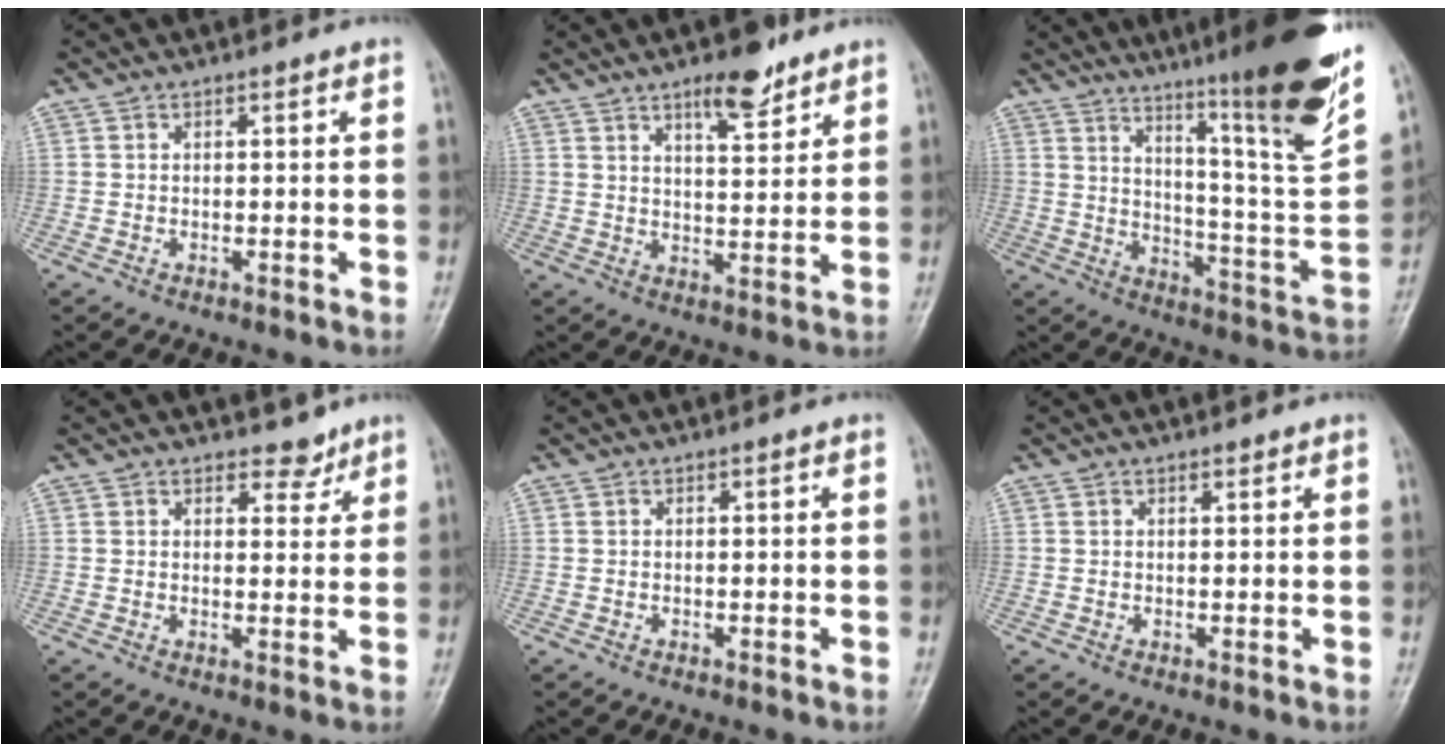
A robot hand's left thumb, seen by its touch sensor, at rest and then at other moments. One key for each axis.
{"total": 7.7, "fx": 5.4, "fy": 2.5, "fz": 4.9, "tx": -0.060, "ty": -0.035, "tz": 0.082}
{"total": 24.8, "fx": 15.8, "fy": 2.2, "fz": 18.9, "tx": -0.253, "ty": -0.080, "tz": 0.235}
{"total": 3.4, "fx": 2.8, "fy": 1.8, "fz": 0.7, "tx": 0.014, "ty": -0.019, "tz": 0.037}
{"total": 0.0}
{"total": 0.8, "fx": 0.7, "fy": 0.3, "fz": 0.3, "tx": -0.007, "ty": -0.005, "tz": 0.009}